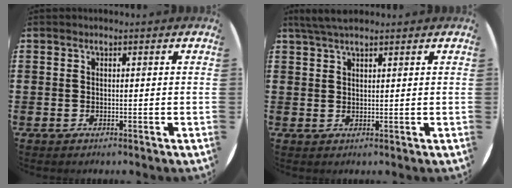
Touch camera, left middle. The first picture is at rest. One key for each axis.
{"total": 3.1, "fx": 2.6, "fy": 0.6, "fz": 1.6, "tx": -0.035, "ty": 0.004, "tz": 0.047}